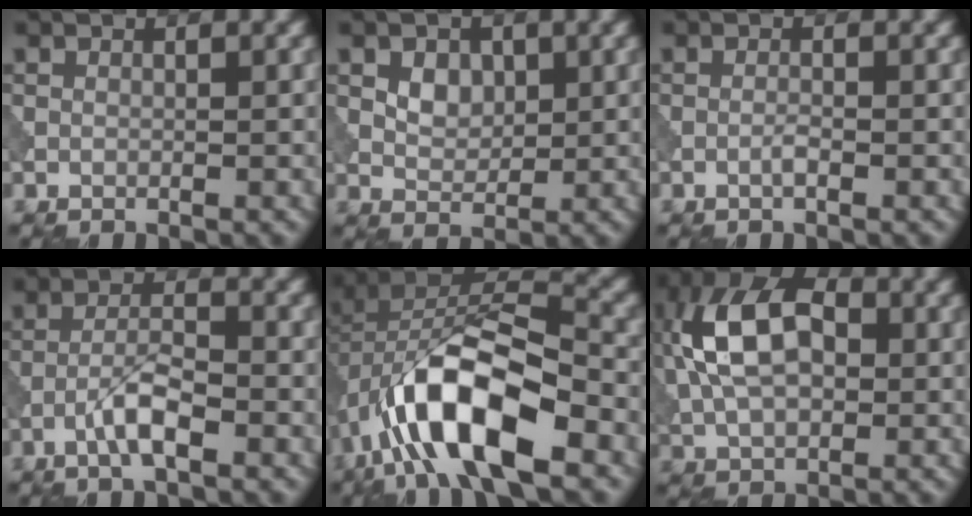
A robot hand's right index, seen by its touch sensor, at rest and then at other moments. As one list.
[{"total": 2.5, "force": [0.9, 1.8, 1.5], "torque": [-0.025, -0.007, 0.017]}, {"total": 0.8, "force": [-0.4, 0.1, 0.7], "torque": [-0.014, 0.001, -0.010]}, {"total": 3.3, "force": [-1.7, 0.7, 2.8], "torque": [-0.054, 0.009, -0.038]}, {"total": 12.5, "force": [-5.0, 5.5, 10.1], "torque": [-0.186, 0.011, -0.090]}, {"total": 10.2, "force": [1.5, 6.2, 8.0], "torque": [-0.174, 0.022, 0.014]}]